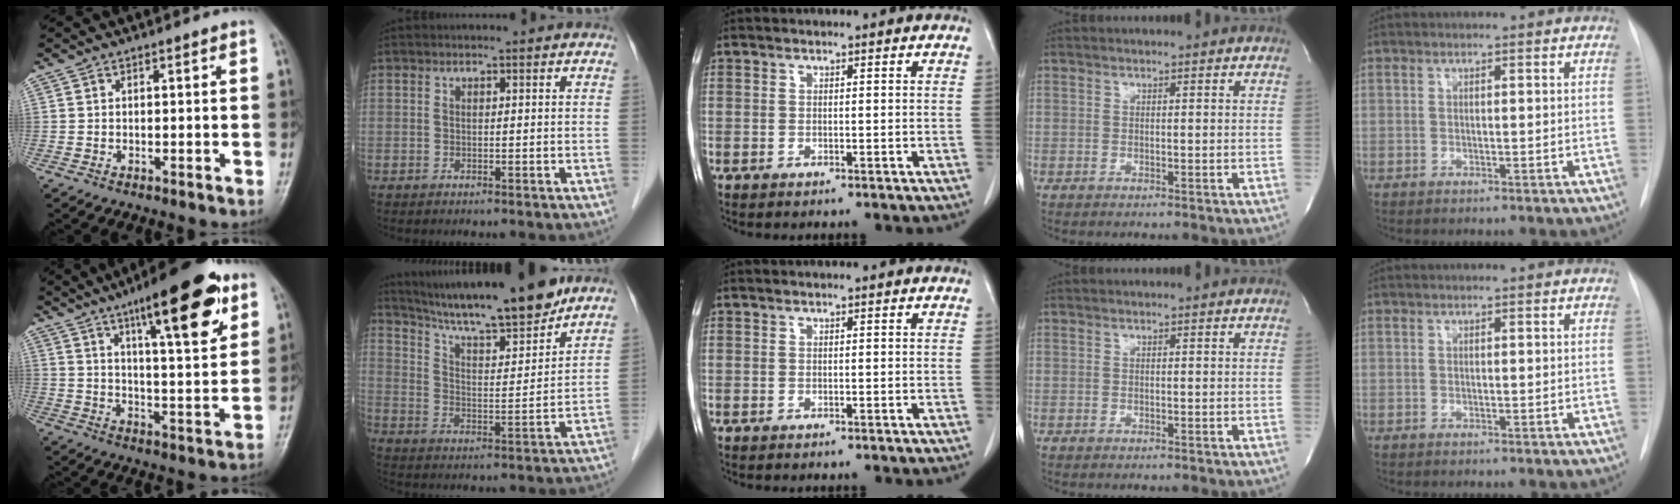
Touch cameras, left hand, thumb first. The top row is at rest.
{"thumb": {"total": 19.8, "force": [10.8, 5.3, 15.7], "torque": [-0.200, -0.037, 0.162]}, "index": {"total": 16.9, "force": [14.8, 1.0, 8.1], "torque": [-0.133, -0.001, 0.239]}}